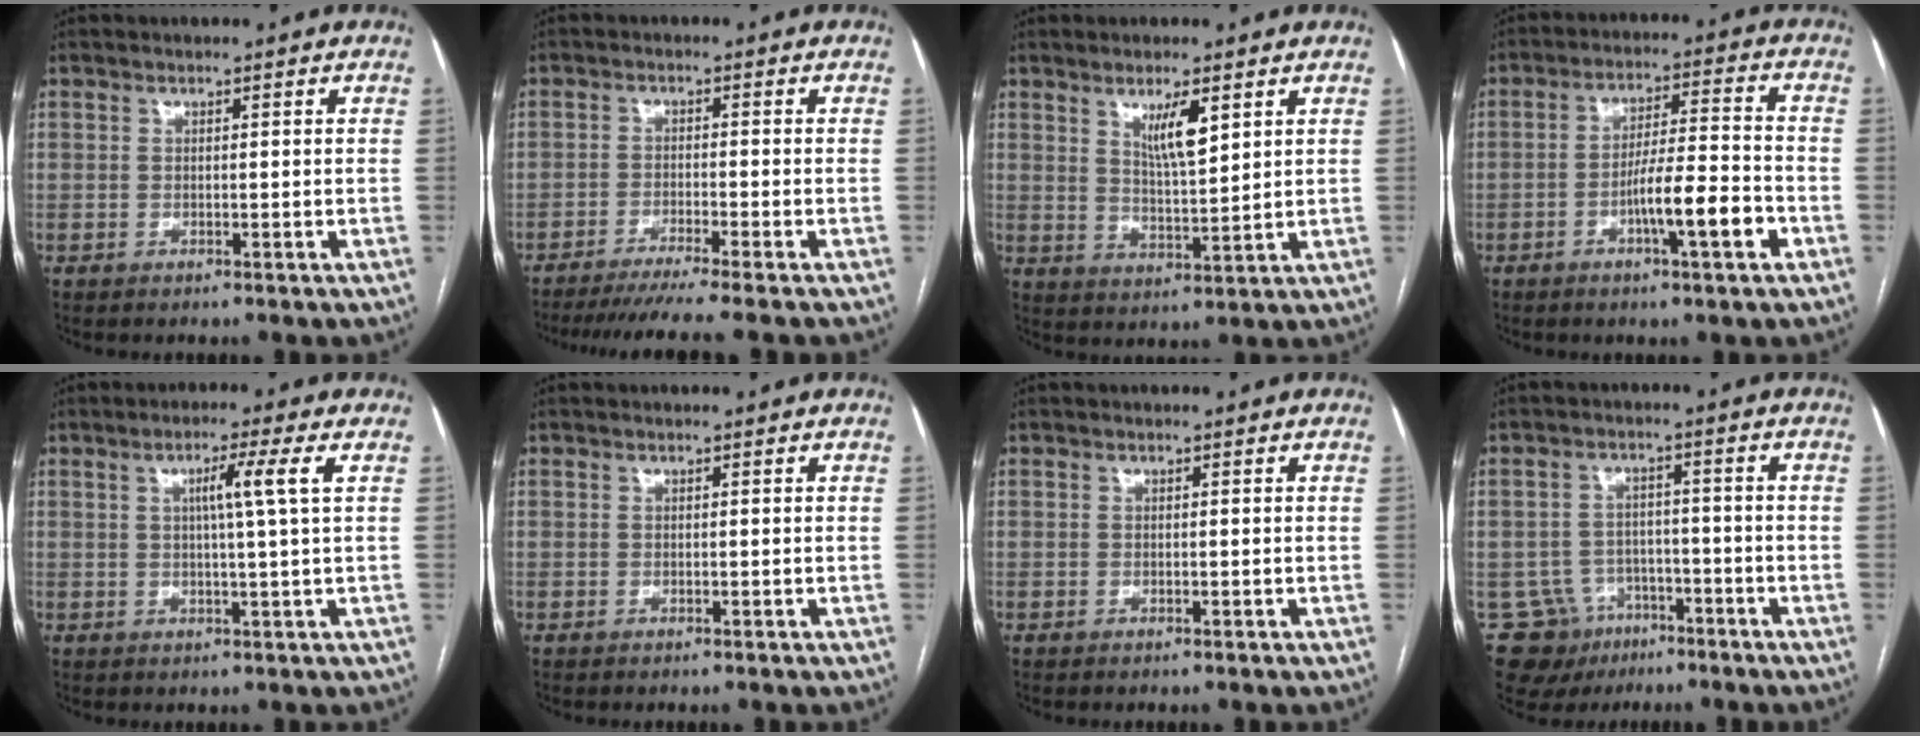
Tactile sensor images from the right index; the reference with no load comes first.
{"total": 8.6, "force": [-7.5, -1.9, 3.9], "torque": [-0.037, -0.027, -0.117]}
{"total": 5.9, "force": [3.1, 1.0, 4.9], "torque": [-0.087, -0.009, 0.058]}
{"total": 9.5, "force": [-3.8, 0.7, 8.6], "torque": [-0.140, 0.006, -0.061]}
{"total": 5.1, "force": [1.4, -1.1, 4.8], "torque": [-0.083, 0.003, 0.023]}
{"total": 0.0}
{"total": 0.0}
{"total": 9.7, "force": [-5.5, 7.9, 1.2], "torque": [-0.028, 0.026, -0.073]}